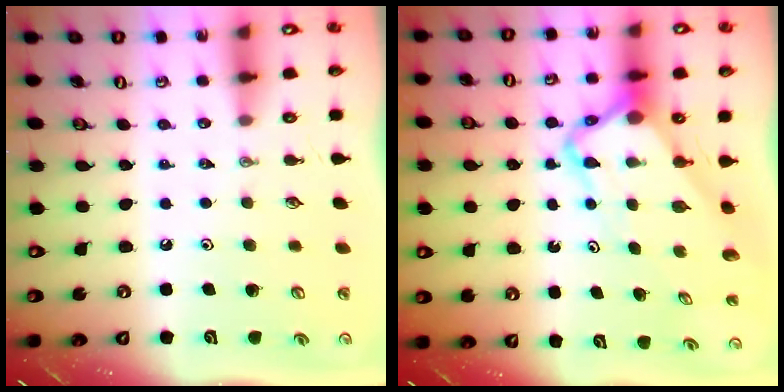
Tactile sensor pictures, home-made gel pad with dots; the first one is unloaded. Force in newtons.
{"total": 6.8, "press": 6.8, "slide": 0.4}